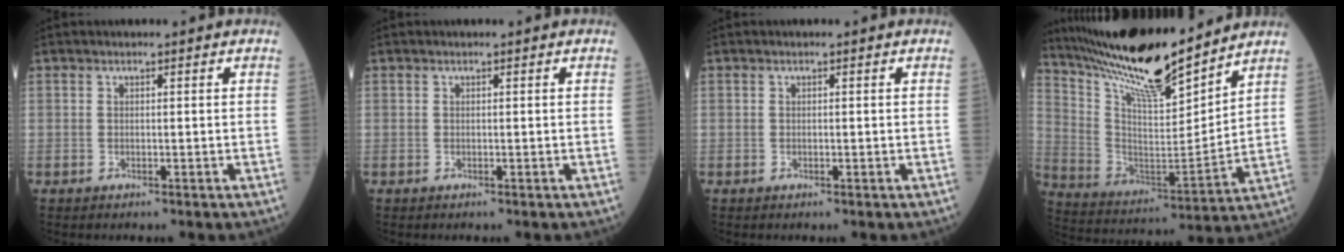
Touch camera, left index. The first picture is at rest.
{"total": 0.0}
{"total": 0.0}
{"total": 18.3, "force": [15.9, 1.9, 8.7], "torque": [-0.164, -0.011, 0.289]}